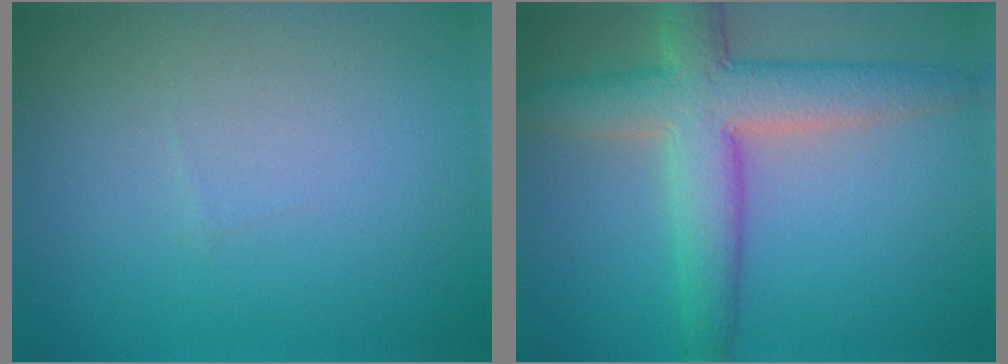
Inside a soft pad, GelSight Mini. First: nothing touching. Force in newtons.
{"total": 7.1, "press": 7.1, "slide": 0.3}